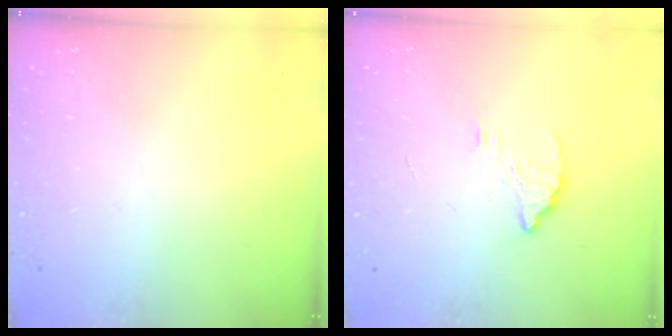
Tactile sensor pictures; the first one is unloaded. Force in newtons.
{"total": 2.8, "press": 2.8, "slide": 0.2}